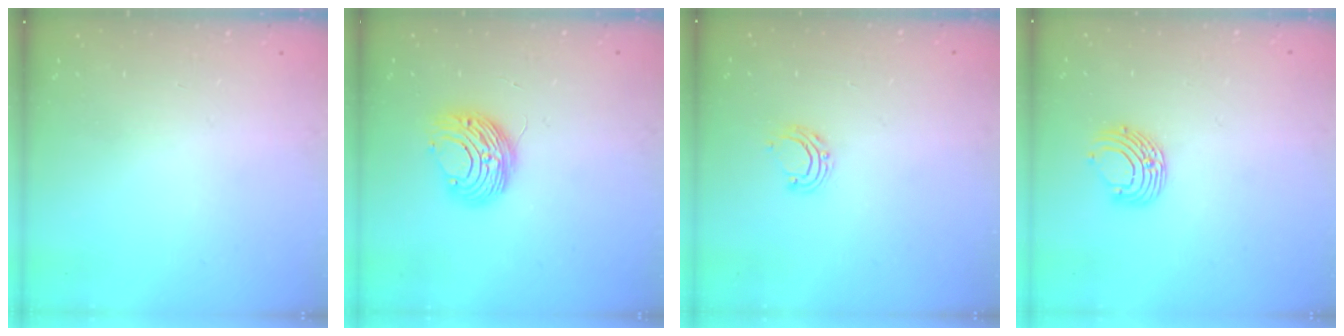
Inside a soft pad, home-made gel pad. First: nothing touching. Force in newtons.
{"total": 10.0, "press": 10.0, "slide": 0.7}
{"total": 6.6, "press": 6.6, "slide": 0.7}
{"total": 8.2, "press": 8.2, "slide": 0.8}